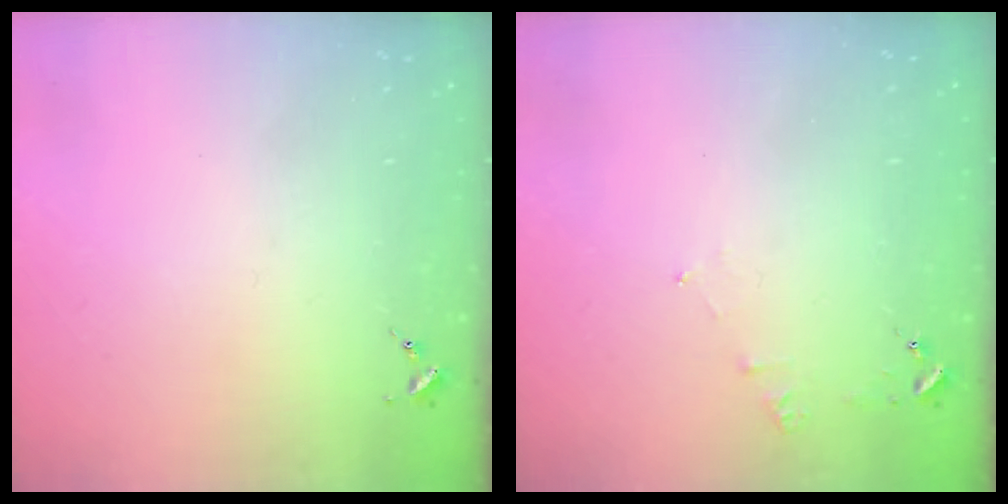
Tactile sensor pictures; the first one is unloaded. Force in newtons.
{"total": 5.2, "press": 5.1, "slide": 0.5}